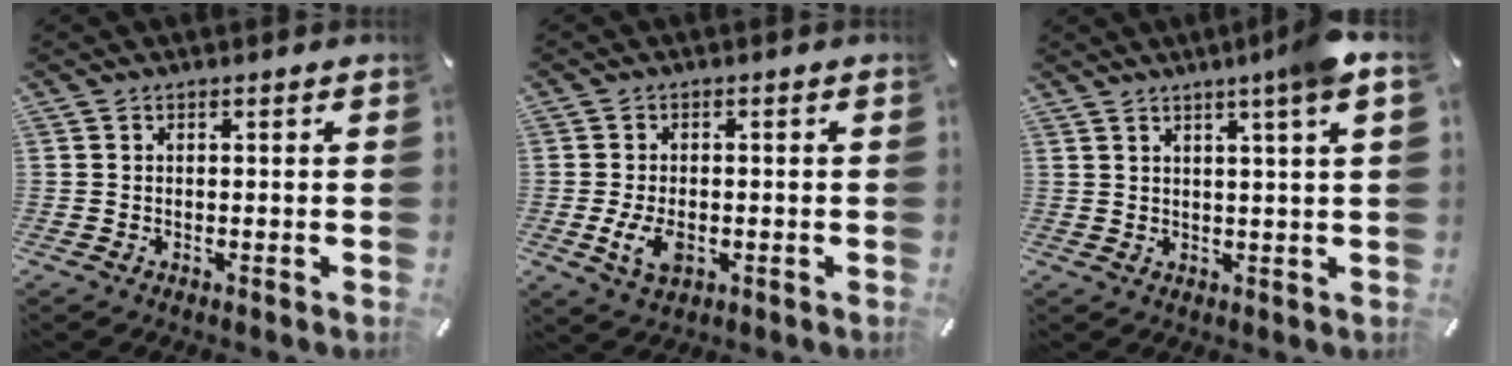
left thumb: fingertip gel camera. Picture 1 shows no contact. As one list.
[{"total": 5.4, "force": [-1.3, 3.2, 4.2], "torque": [-0.103, -0.004, -0.028]}, {"total": 5.6, "force": [3.2, -0.7, 4.5], "torque": [-0.079, -0.012, 0.051]}]